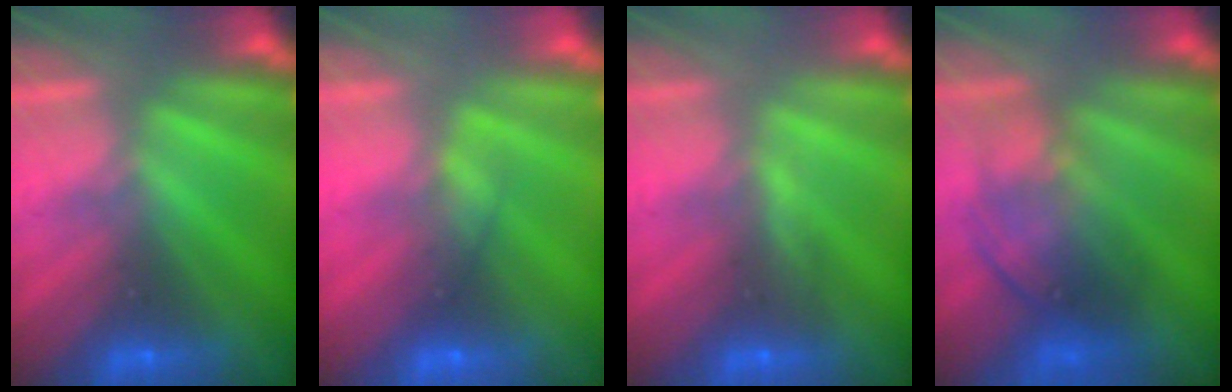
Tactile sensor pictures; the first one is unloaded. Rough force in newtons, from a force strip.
{"total": 3.0}
{"total": 3.3}
{"total": 7.2}